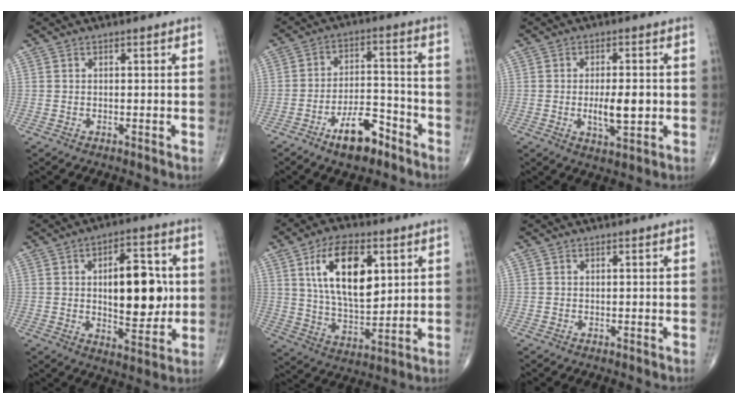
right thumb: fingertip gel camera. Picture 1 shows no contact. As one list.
[{"total": 9.6, "force": [-6.1, 4.2, 6.3], "torque": [-0.091, 0.045, -0.102]}, {"total": 7.4, "force": [-0.8, 2.9, 6.8], "torque": [-0.101, -0.007, -0.010]}, {"total": 15.2, "force": [1.3, 7.3, 13.2], "torque": [-0.155, -0.004, 0.024]}, {"total": 16.2, "force": [5.4, 8.2, 12.9], "torque": [-0.205, -0.022, 0.104]}, {"total": 0.0}]